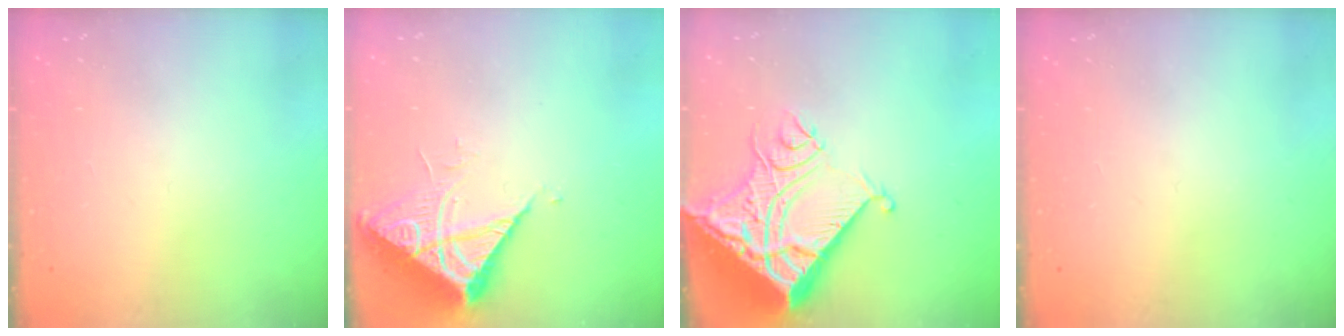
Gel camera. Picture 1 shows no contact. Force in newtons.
{"total": 7.8, "press": 7.8, "slide": 0.8}
{"total": 19.5, "press": 19.4, "slide": 2.7}
{"total": 0.0}